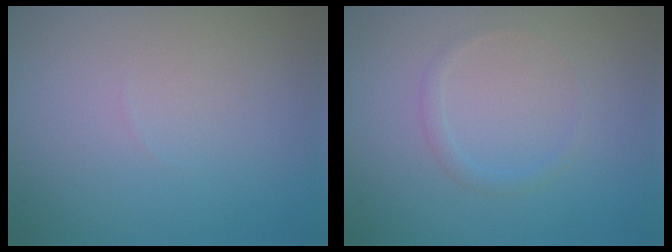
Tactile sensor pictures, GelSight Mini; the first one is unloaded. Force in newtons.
{"total": 0.9, "press": 0.9, "slide": 0.0}